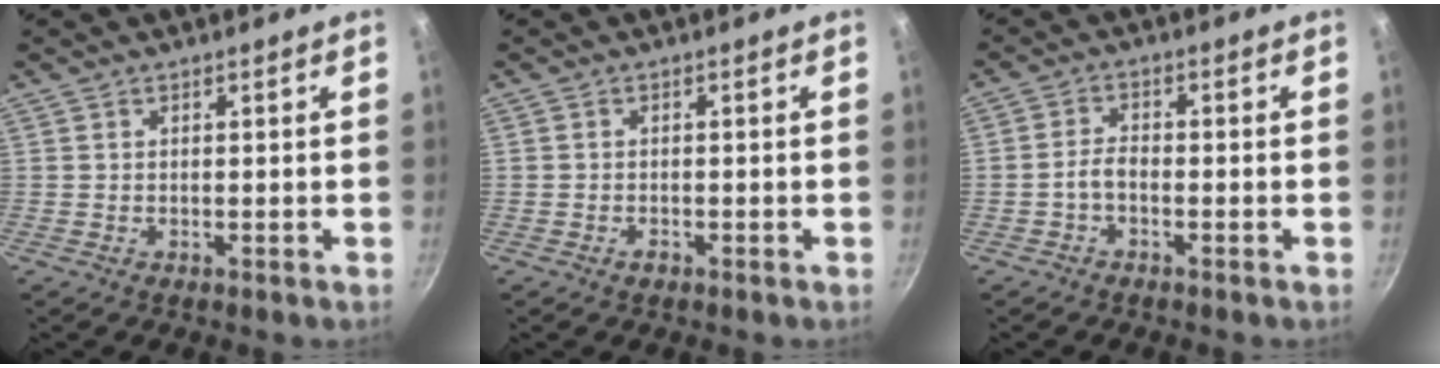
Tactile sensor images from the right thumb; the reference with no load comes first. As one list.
[{"total": 1.1, "force": [-0.8, 0.6, 0.6], "torque": [-0.011, 0.005, -0.015]}, {"total": 2.6, "force": [-1.5, 1.2, 1.8], "torque": [-0.037, 0.019, -0.034]}]